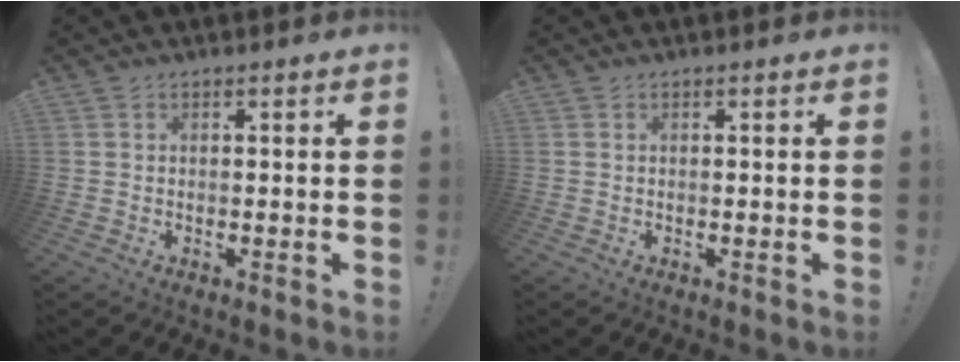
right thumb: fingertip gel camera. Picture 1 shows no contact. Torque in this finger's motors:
{"motor_torque": [-0.16, -0.01, 0.03, 0.25, 0.00]}